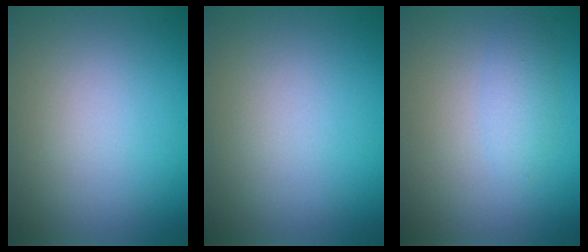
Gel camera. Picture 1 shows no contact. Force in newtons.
{"total": 0.0}
{"total": 1.5, "press": 1.5, "slide": 0.1}